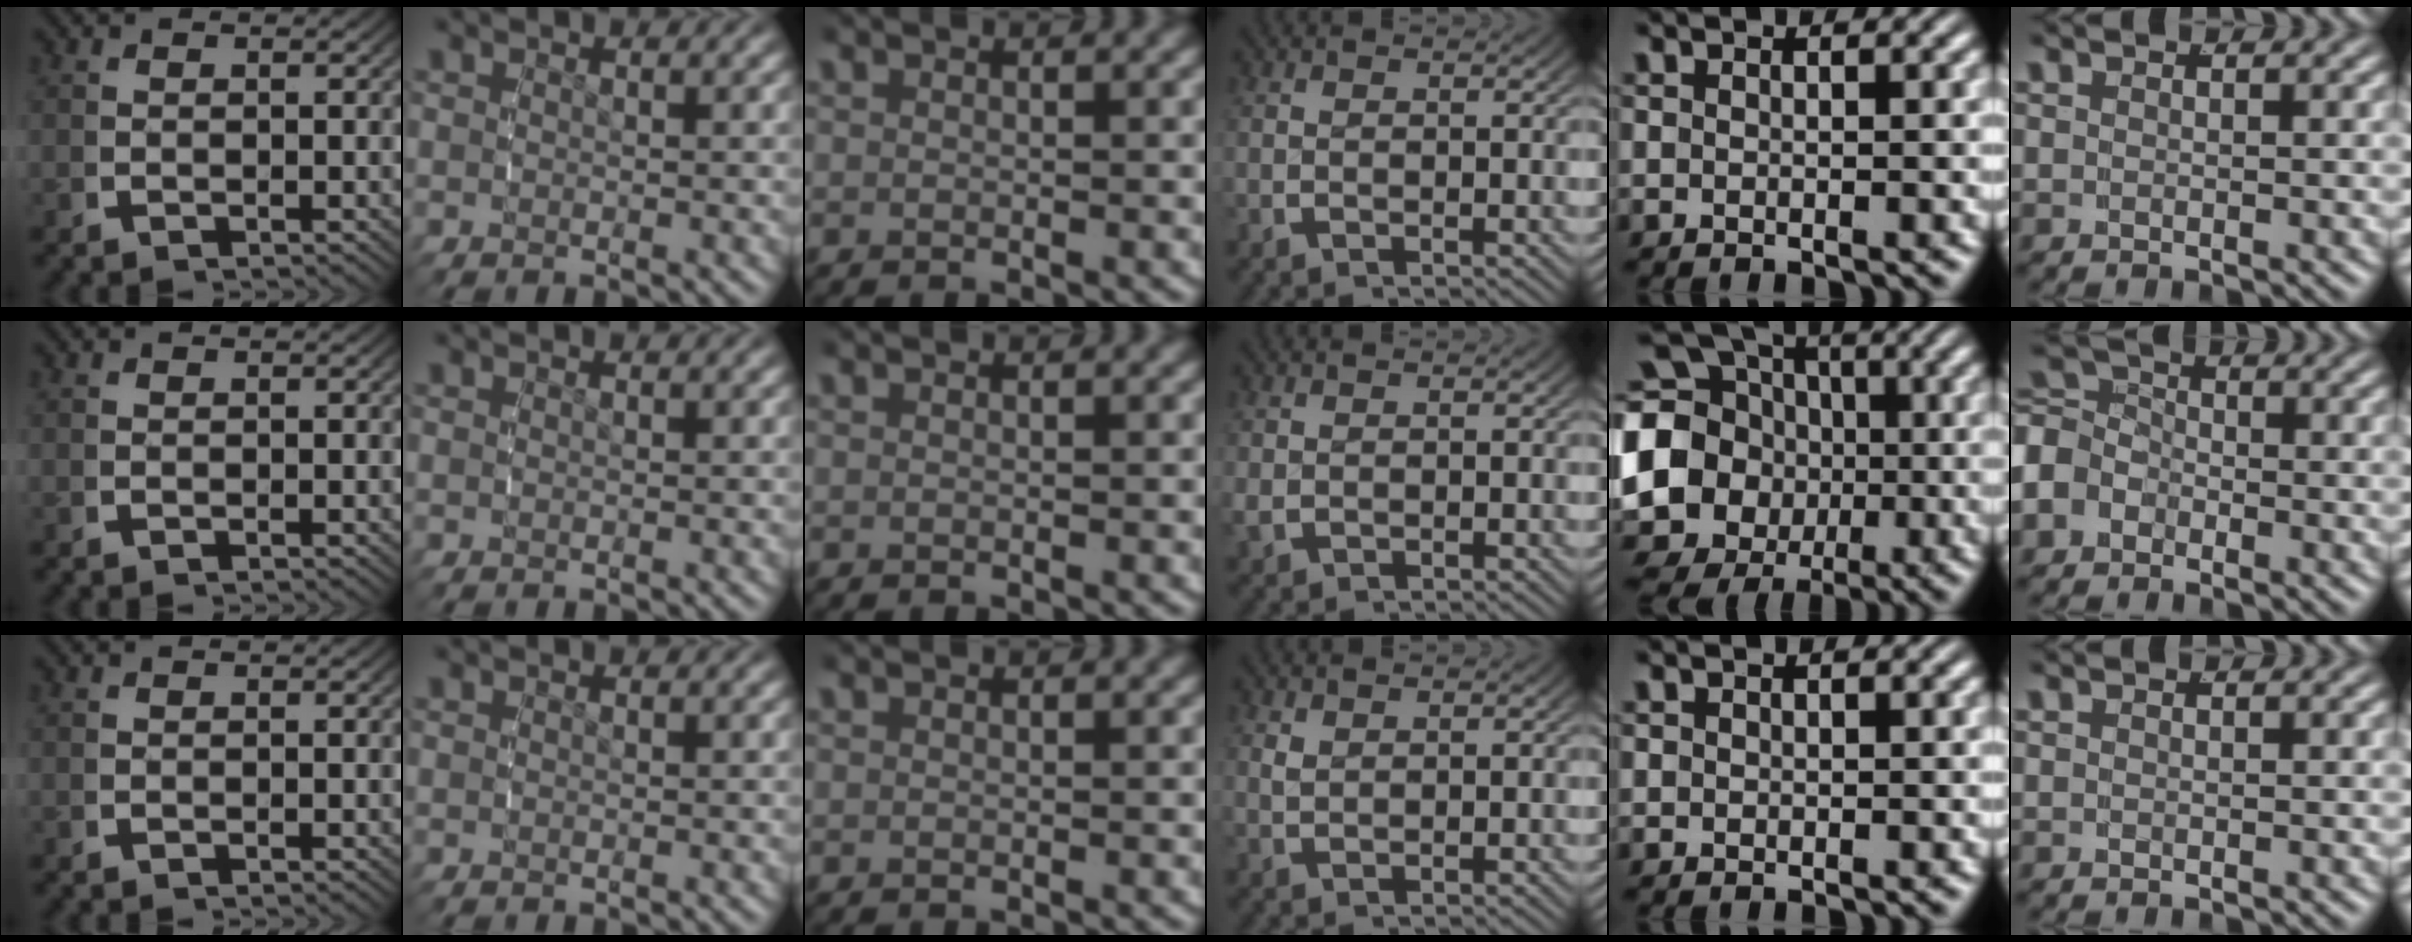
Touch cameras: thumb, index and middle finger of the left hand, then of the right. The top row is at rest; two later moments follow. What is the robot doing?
{"motion": "grasp_and_lifting", "object": "small bumper sticker"}